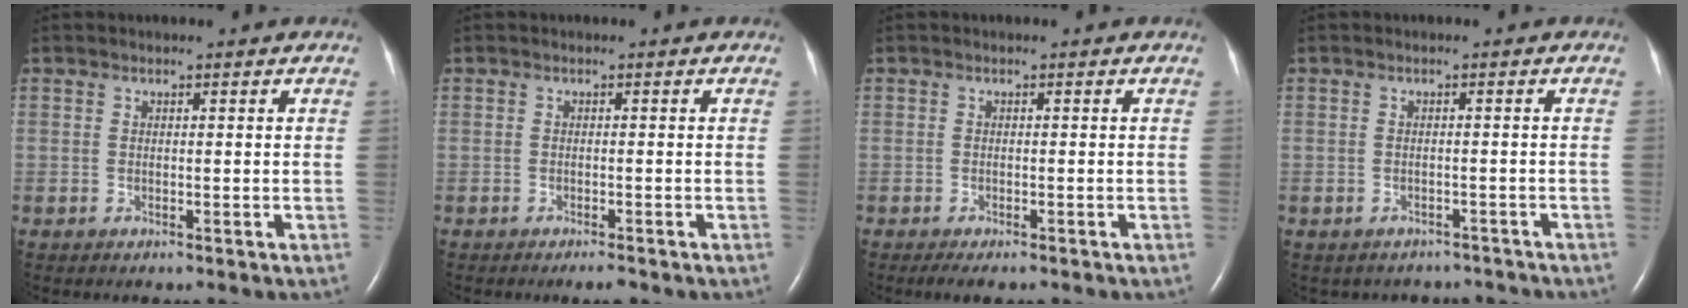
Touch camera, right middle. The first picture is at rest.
{"total": 1.7, "force": [-1.3, 0.2, 1.0], "torque": [-0.018, -0.004, -0.017]}
{"total": 3.8, "force": [-2.9, 1.1, 2.2], "torque": [-0.029, -0.009, -0.038]}
{"total": 5.7, "force": [-5.1, 2.6, 0.1], "torque": [0.000, 0.015, -0.052]}